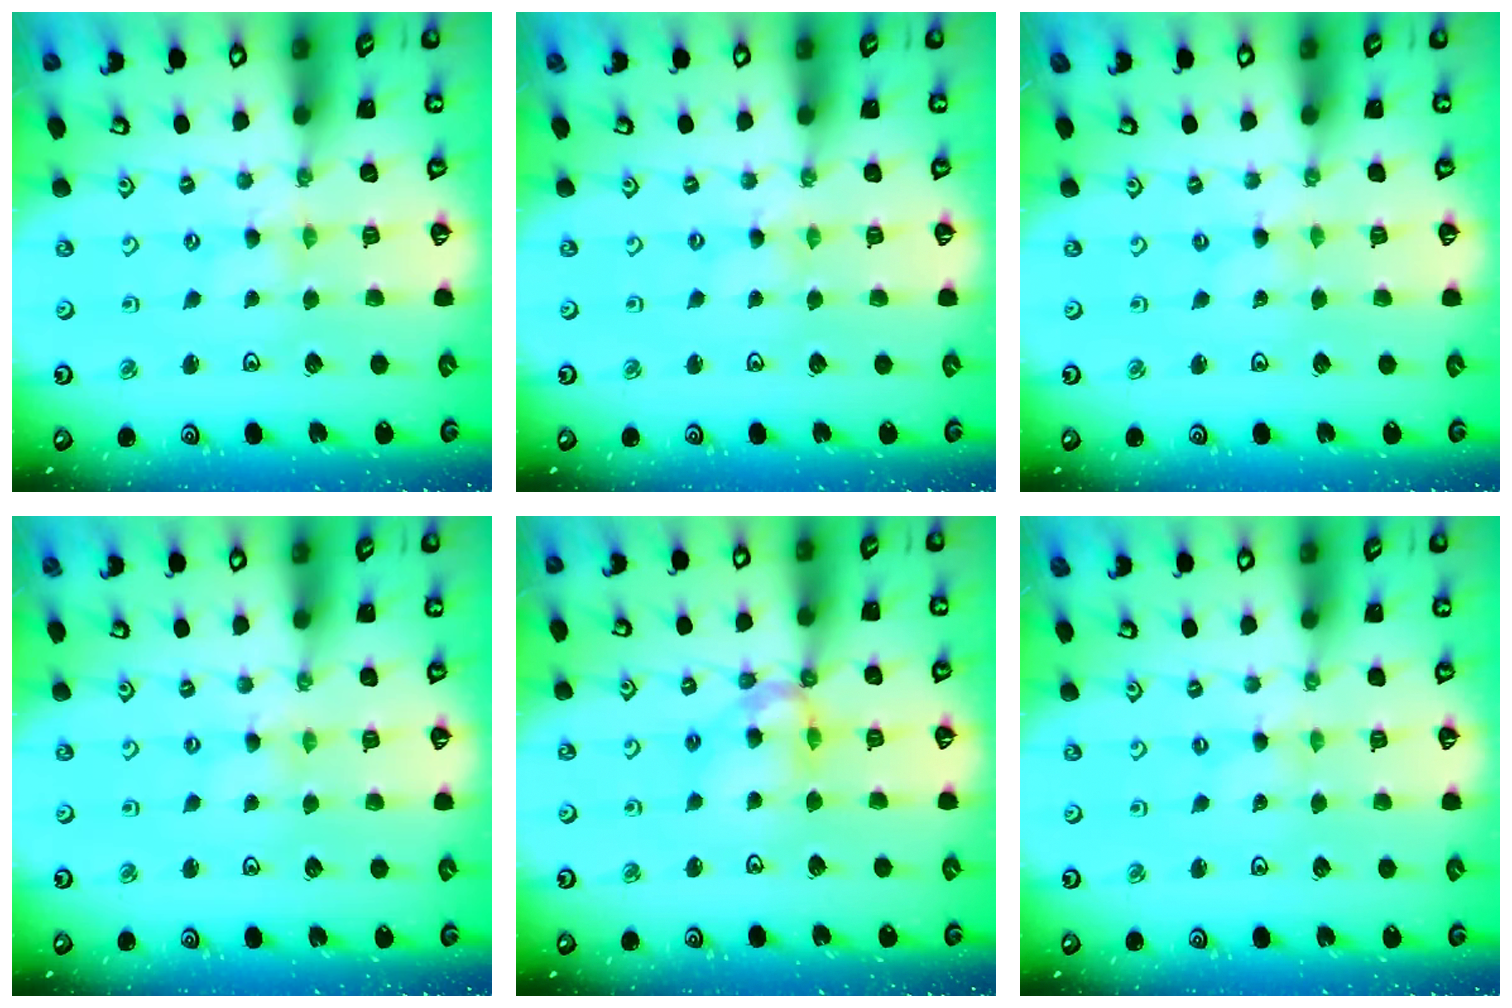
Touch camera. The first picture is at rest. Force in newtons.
{"total": 0.0}
{"total": 0.0}
{"total": 0.0}
{"total": 11.2, "press": 11.2, "slide": 0.9}
{"total": 0.0}